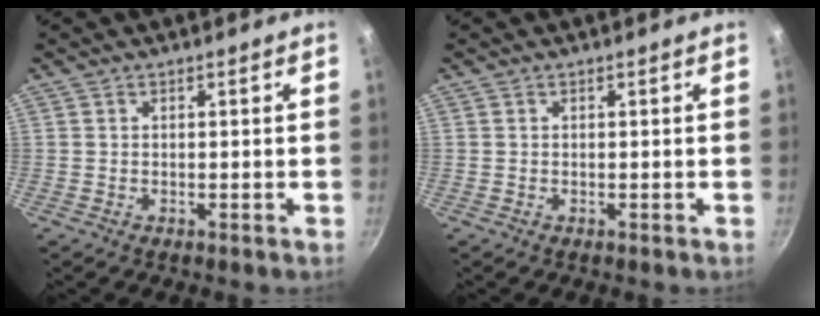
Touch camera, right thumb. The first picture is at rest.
{"total": 0.0}